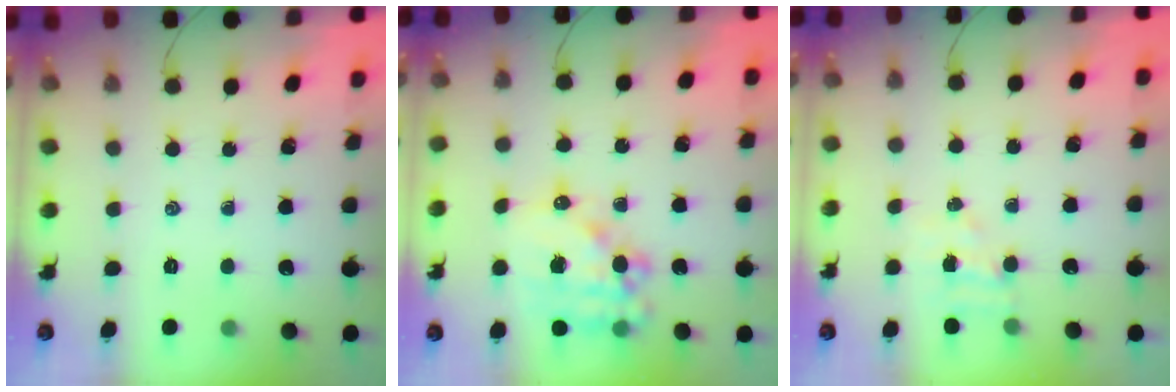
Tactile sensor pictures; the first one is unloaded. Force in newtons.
{"total": 15.1, "press": 14.7, "slide": 3.6}
{"total": 3.9, "press": 3.7, "slide": 1.0}